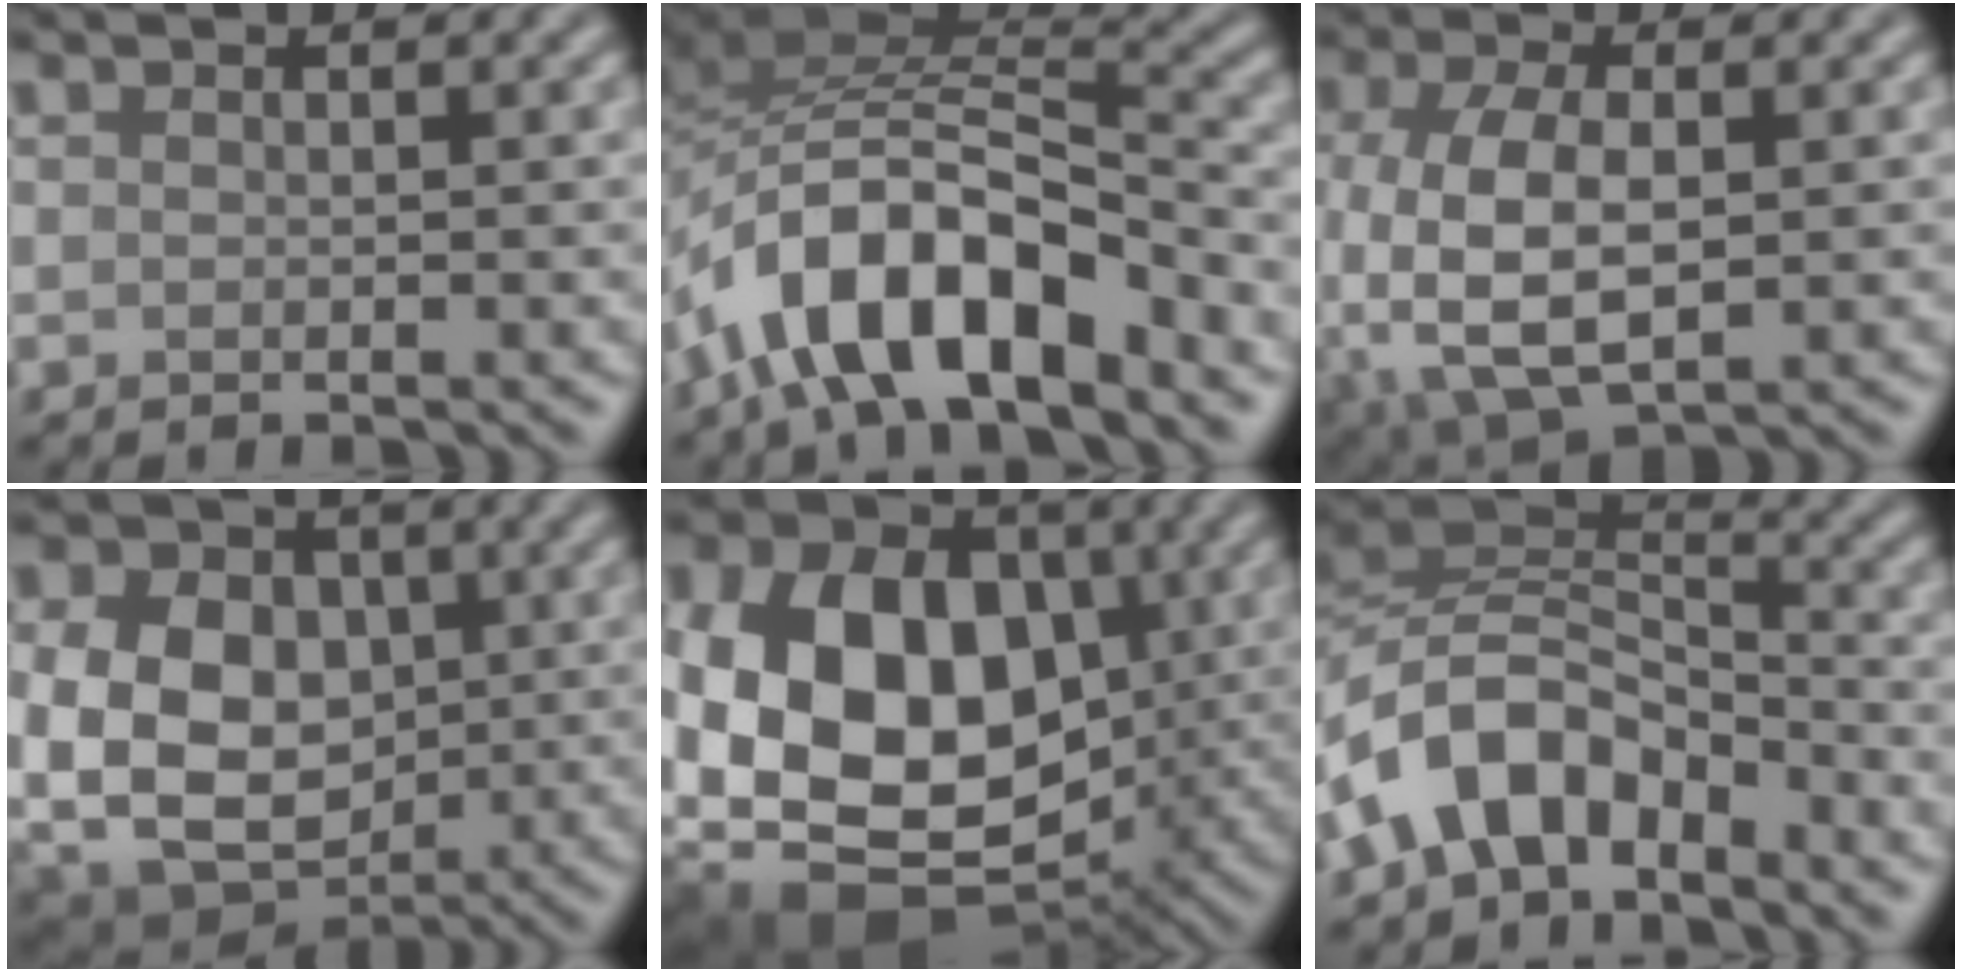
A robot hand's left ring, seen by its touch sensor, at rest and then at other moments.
{"total": 10.7, "force": [-6.2, 4.5, 7.4], "torque": [-0.120, 0.012, -0.120]}
{"total": 7.9, "force": [-1.2, 4.2, 6.6], "torque": [-0.151, -0.011, -0.020]}
{"total": 14.2, "force": [0.7, 10.9, 9.1], "torque": [-0.163, 0.013, -0.002]}
{"total": 14.6, "force": [-0.7, 10.5, 10.1], "torque": [-0.190, -0.002, -0.025]}
{"total": 6.9, "force": [-4.0, 4.0, 3.9], "torque": [-0.059, 0.005, -0.086]}